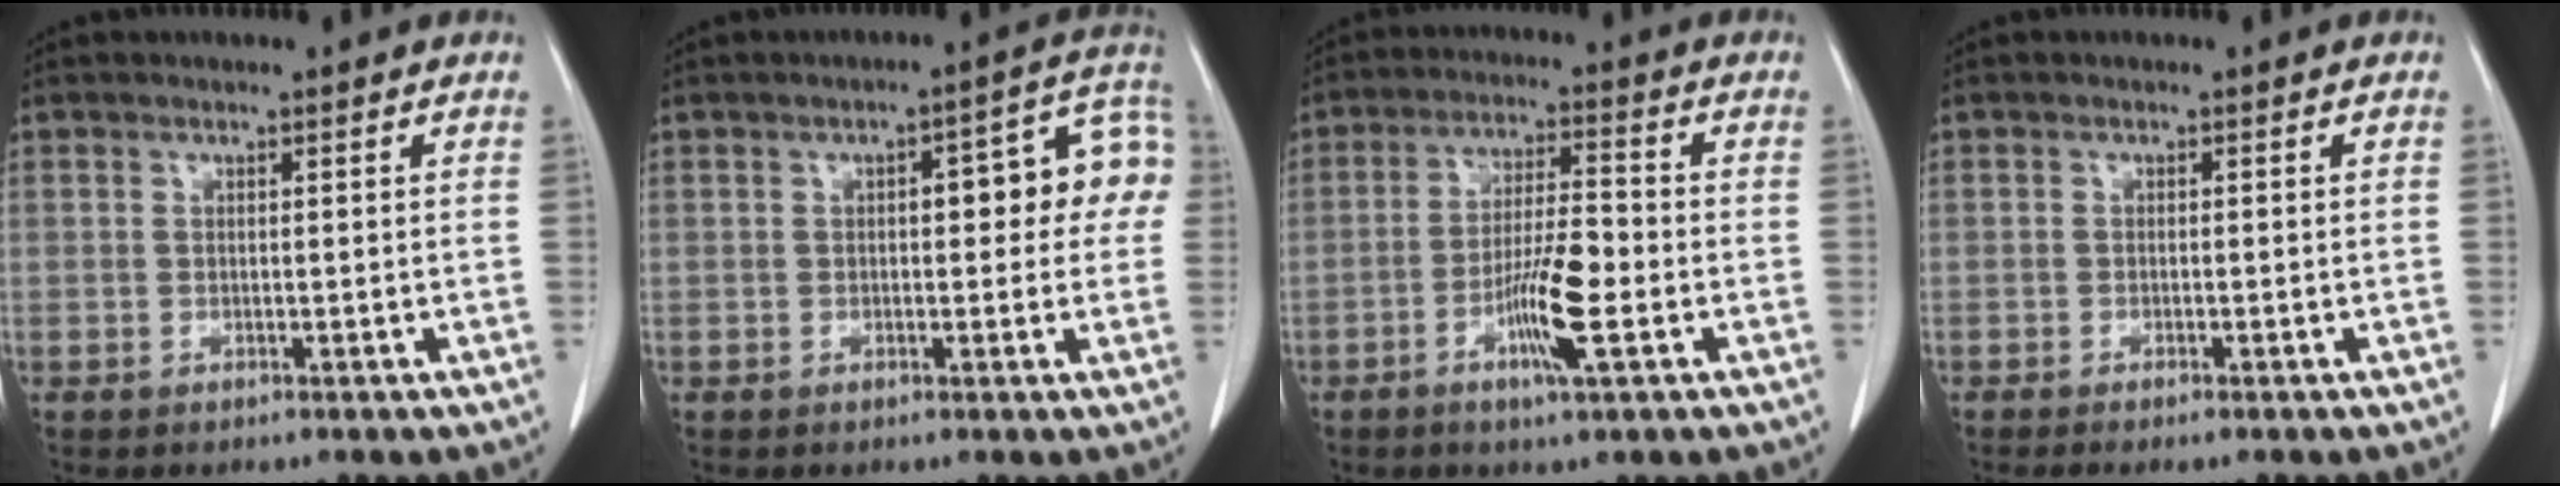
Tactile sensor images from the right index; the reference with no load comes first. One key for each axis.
{"total": 10.0, "fx": 1.4, "fy": 3.3, "fz": 9.4, "tx": -0.109, "ty": 0.040, "tz": 0.014}
{"total": 8.7, "fx": -3.0, "fy": 0.9, "fz": 8.1, "tx": -0.151, "ty": -0.004, "tz": -0.055}
{"total": 2.2, "fx": -1.8, "fy": -0.1, "fz": 1.3, "tx": -0.016, "ty": -0.004, "tz": -0.025}